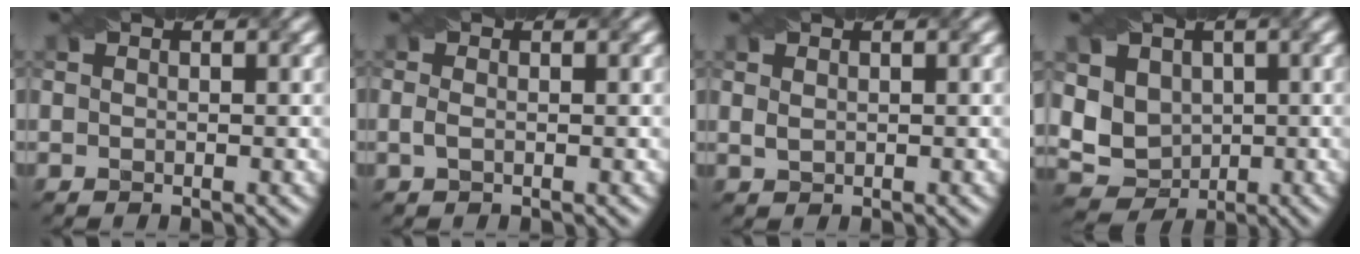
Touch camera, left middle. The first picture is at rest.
{"total": 0.8, "force": [-0.2, 0.4, 0.7], "torque": [-0.023, 0.004, -0.005]}
{"total": 0.8, "force": [0.4, 0.5, 0.6], "torque": [-0.015, 0.003, 0.011]}
{"total": 5.1, "force": [1.4, 4.4, 2.3], "torque": [-0.055, 0.013, 0.024]}